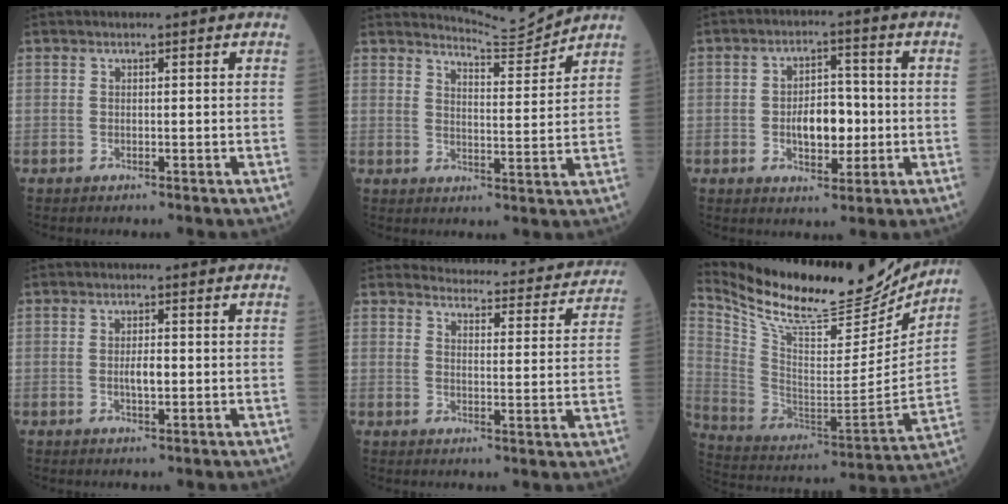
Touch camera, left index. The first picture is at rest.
{"total": 5.9, "force": [5.6, -1.4, -1.1], "torque": [-0.003, -0.028, 0.091]}
{"total": 6.8, "force": [-0.9, 3.7, 5.6], "torque": [-0.098, 0.008, -0.012]}
{"total": 2.4, "force": [-0.1, 0.7, 2.3], "torque": [-0.043, 0.001, -0.001]}
{"total": 19.2, "force": [18.6, 3.6, 3.2], "torque": [-0.021, -0.049, 0.197]}
{"total": 25.6, "force": [22.9, 5.1, 10.2], "torque": [-0.201, -0.044, 0.358]}